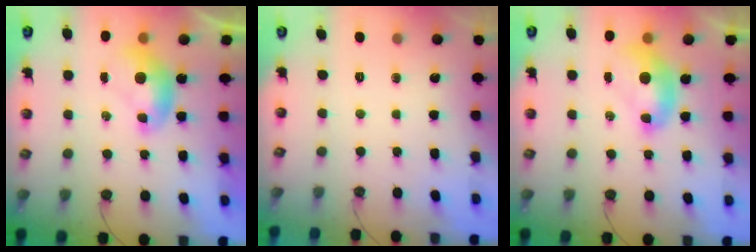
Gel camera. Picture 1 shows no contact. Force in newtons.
{"total": 0.0}
{"total": 2.2, "press": 2.1, "slide": 0.3}